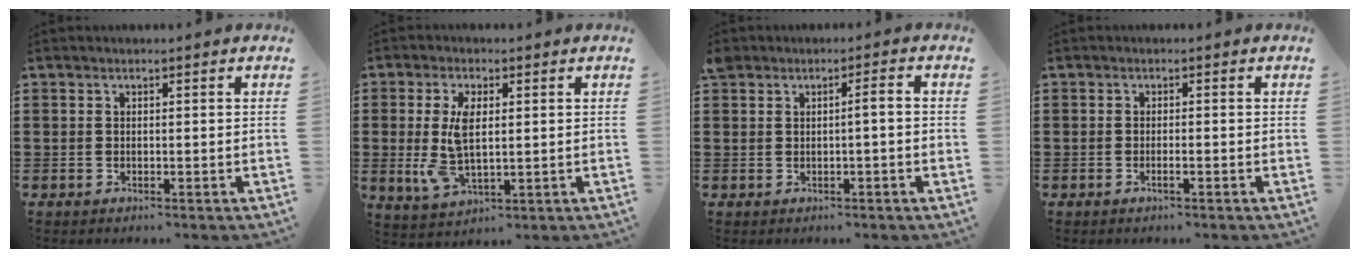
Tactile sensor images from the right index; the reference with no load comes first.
{"total": 7.4, "force": [0.4, 3.5, 6.5], "torque": [-0.153, -0.001, 0.002]}
{"total": 1.6, "force": [-0.2, 0.0, 1.6], "torque": [-0.029, -0.001, -0.004]}
{"total": 1.0, "force": [-0.6, 0.0, 0.8], "torque": [-0.014, -0.004, -0.010]}